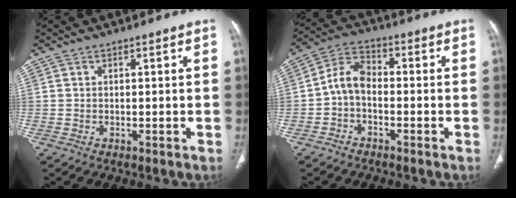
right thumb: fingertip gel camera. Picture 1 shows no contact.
{"total": 6.1, "force": [-1.4, 3.9, 4.5], "torque": [-0.080, 0.029, -0.041]}